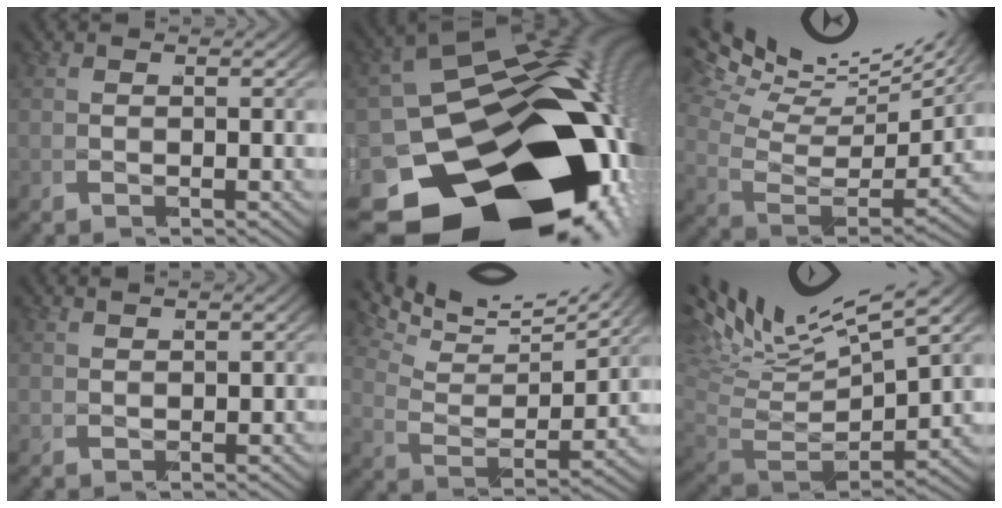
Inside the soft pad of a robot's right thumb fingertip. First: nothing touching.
{"total": 32.3, "force": [-6.8, 19.4, 24.9], "torque": [-0.388, -0.087, -0.074]}
{"total": 9.0, "force": [4.0, 4.6, 6.6], "torque": [-0.114, 0.010, 0.049]}
{"total": 0.8, "force": [0.3, -0.4, -0.6], "torque": [0.014, 0.006, 0.008]}
{"total": 7.1, "force": [3.8, 3.5, 4.9], "torque": [-0.095, 0.005, 0.051]}
{"total": 8.8, "force": [1.3, 5.2, 6.9], "torque": [-0.133, -0.020, 0.028]}